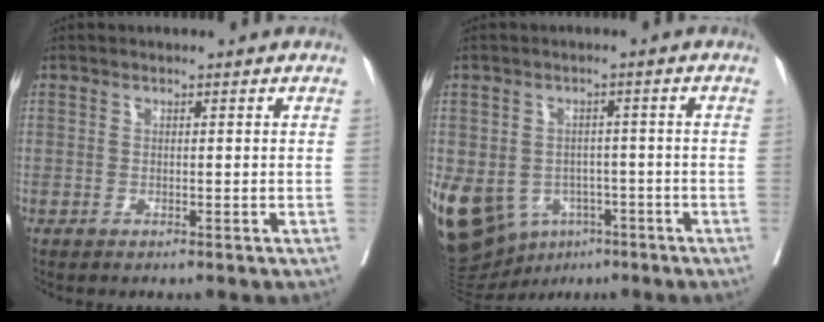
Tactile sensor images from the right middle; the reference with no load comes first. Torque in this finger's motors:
{"motor_torque": [1.13, -0.08, 1.06, 0.21]}